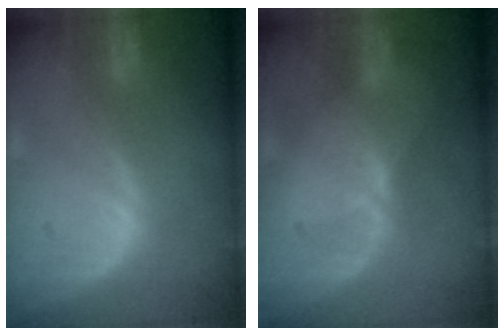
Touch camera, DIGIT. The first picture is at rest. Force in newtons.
{"total": 2.3, "press": 1.8, "slide": 1.4}